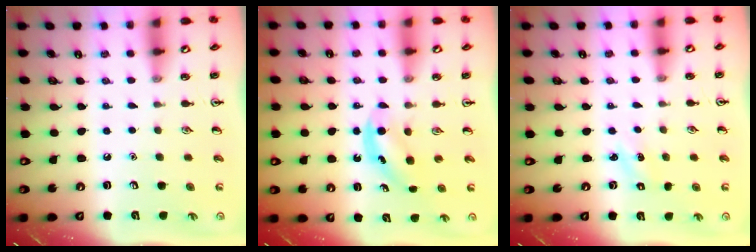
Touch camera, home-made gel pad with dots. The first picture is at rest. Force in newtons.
{"total": 4.1, "press": 4.1, "slide": 0.6}
{"total": 1.3, "press": 1.2, "slide": 0.4}